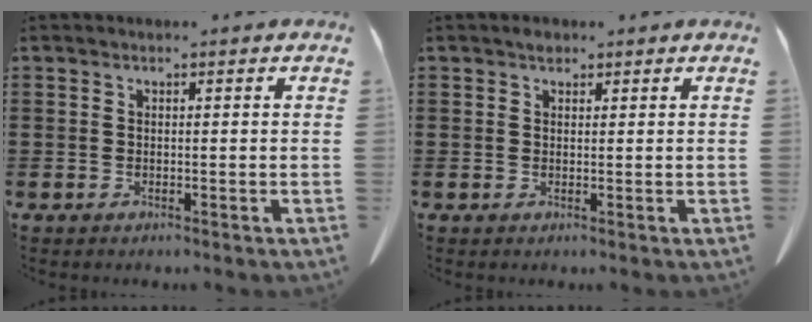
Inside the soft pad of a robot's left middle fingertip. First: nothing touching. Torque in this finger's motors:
{"motor_torque": [0.00, 0.00, 0.00, 0.00]}